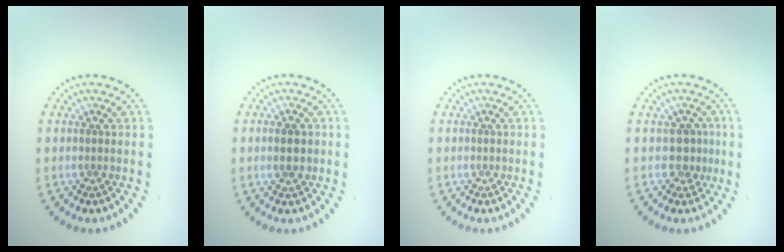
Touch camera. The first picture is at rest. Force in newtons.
{"total": 2.4, "press": 2.4, "slide": 0.0}
{"total": 0.0}
{"total": 1.8, "press": 1.5, "slide": 1.1}